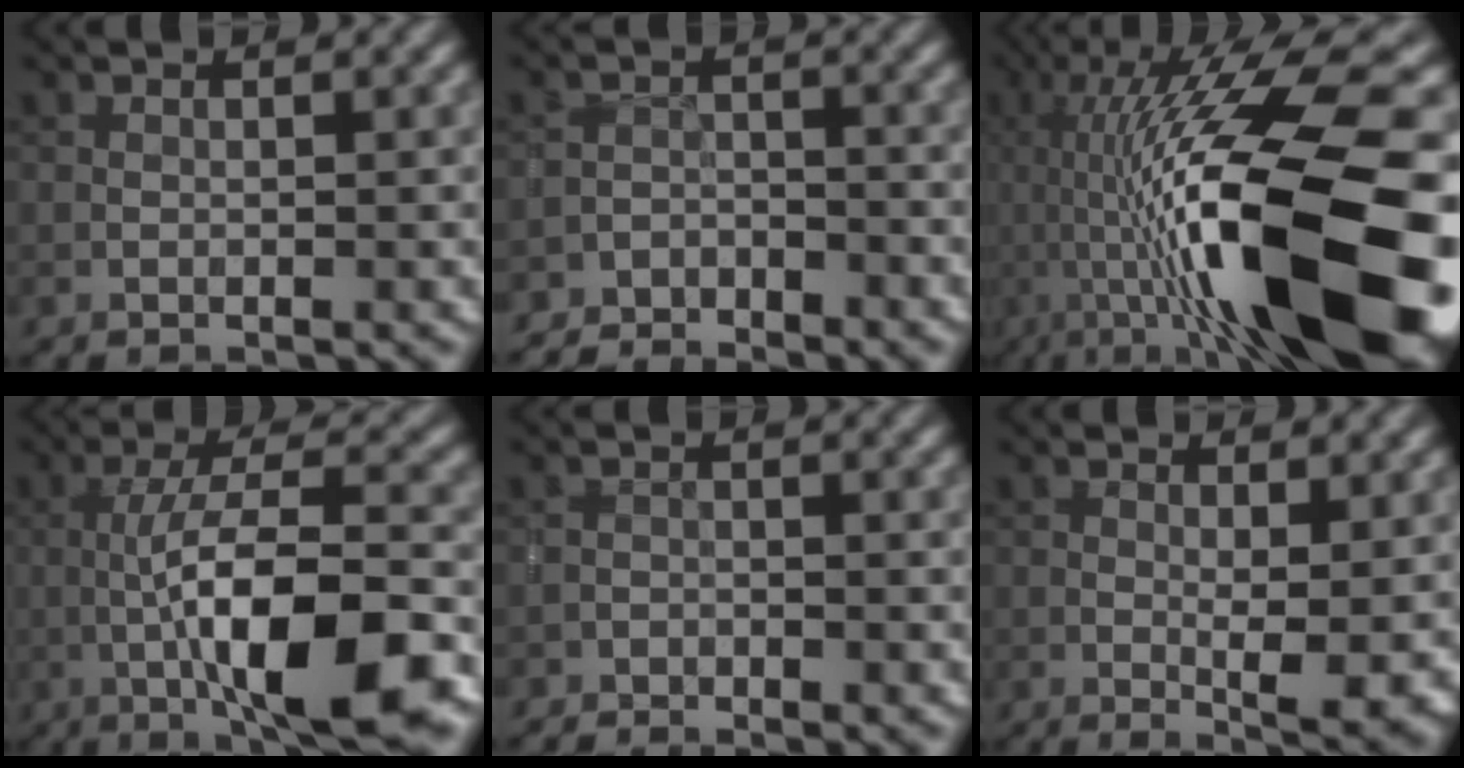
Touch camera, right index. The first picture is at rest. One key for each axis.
{"total": 4.0, "fx": -3.8, "fy": 1.3, "fz": 0.3, "tx": 0.003, "ty": -0.006, "tz": -0.068}
{"total": 19.5, "fx": -0.9, "fy": 6.9, "fz": 18.2, "tx": -0.283, "ty": 0.027, "tz": -0.017}
{"total": 10.6, "fx": -3.3, "fy": 2.4, "fz": 9.8, "tx": -0.161, "ty": 0.009, "tz": -0.061}
{"total": 2.0, "fx": -1.9, "fy": 0.5, "fz": 0.3, "tx": -0.008, "ty": 0.002, "tz": -0.035}
{"total": 3.8, "fx": 0.1, "fy": 0.8, "fz": 3.7, "tx": -0.057, "ty": -0.008, "tz": 0.005}